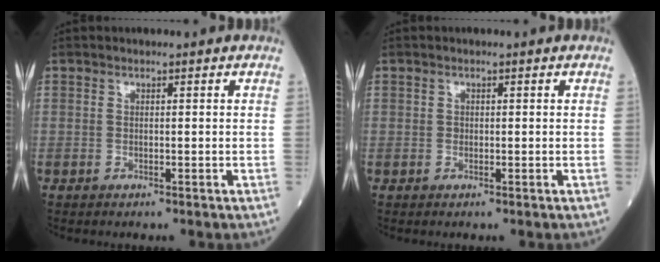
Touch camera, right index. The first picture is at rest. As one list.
[{"total": 0.7, "force": [0.1, 0.6, 0.2], "torque": [-0.002, 0.002, 0.001]}]